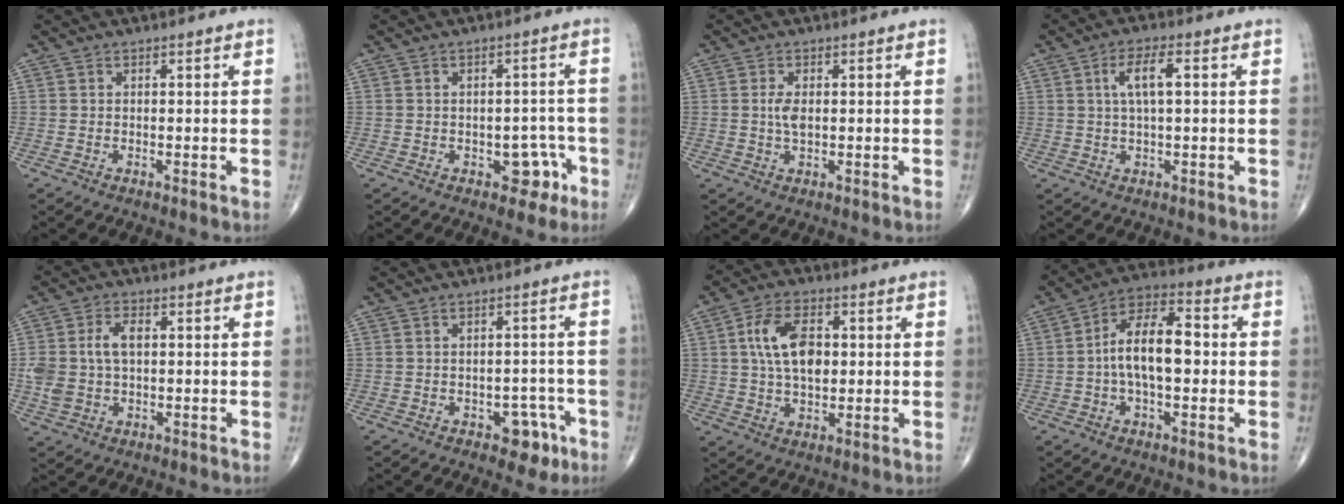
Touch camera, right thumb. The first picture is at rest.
{"total": 4.6, "force": [-1.7, 3.1, 2.9], "torque": [-0.009, 0.015, -0.019]}
{"total": 2.8, "force": [0.3, 1.3, 2.5], "torque": [-0.048, -0.002, 0.005]}
{"total": 5.7, "force": [1.2, 1.6, 5.3], "torque": [-0.106, 0.008, 0.023]}
{"total": 7.6, "force": [0.7, 4.6, 6.0], "torque": [-0.133, 0.015, 0.018]}
{"total": 5.3, "force": [-2.7, 3.4, 3.1], "torque": [-0.012, 0.021, -0.031]}
{"total": 11.0, "force": [1.8, 6.4, 8.8], "torque": [-0.147, 0.001, 0.031]}
{"total": 12.5, "force": [-0.2, 6.0, 11.0], "torque": [-0.186, 0.031, -0.012]}